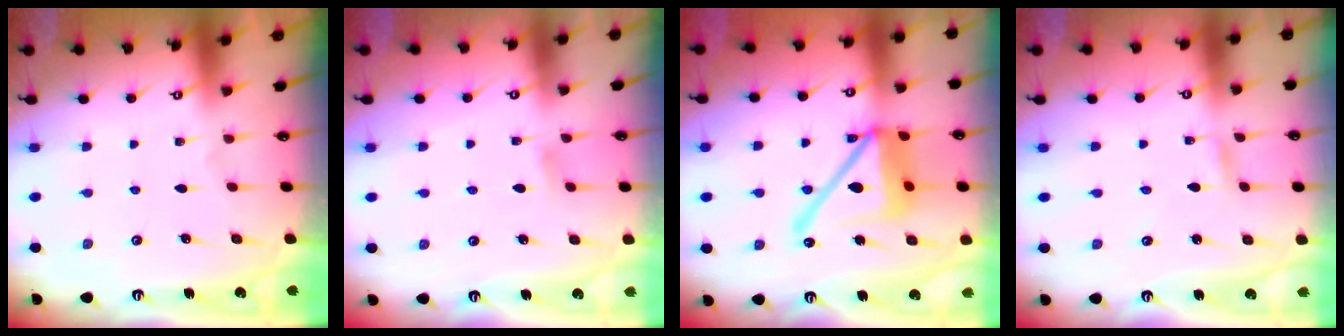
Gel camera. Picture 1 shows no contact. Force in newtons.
{"total": 3.1, "press": 3.1, "slide": 0.4}
{"total": 16.4, "press": 16.3, "slide": 1.9}
{"total": 2.3, "press": 2.3, "slide": 0.2}